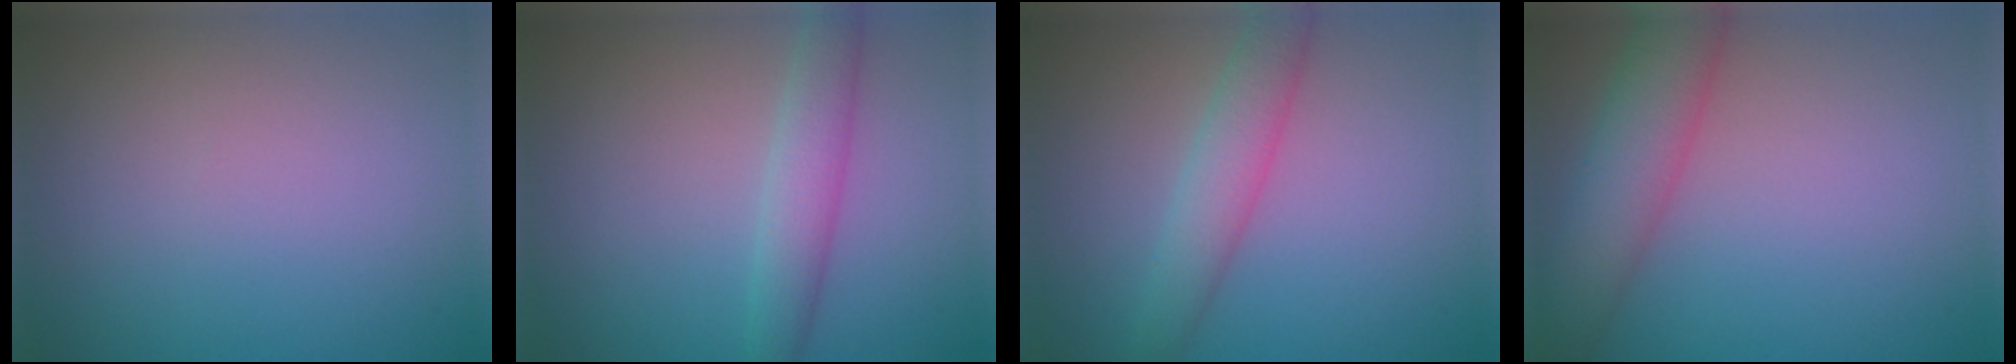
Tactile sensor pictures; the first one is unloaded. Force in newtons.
{"total": 3.0, "press": 3.0, "slide": 0.1}
{"total": 3.6, "press": 3.6, "slide": 0.1}
{"total": 5.7, "press": 5.7, "slide": 0.2}